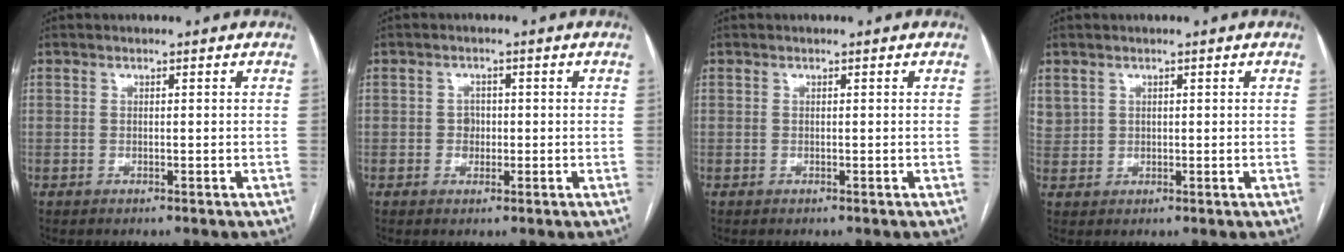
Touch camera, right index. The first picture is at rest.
{"total": 1.9, "force": [-0.1, 1.7, 0.9], "torque": [-0.010, 0.005, -0.002]}
{"total": 0.0}
{"total": 2.5, "force": [1.5, 1.9, 0.5], "torque": [-0.005, 0.007, 0.035]}